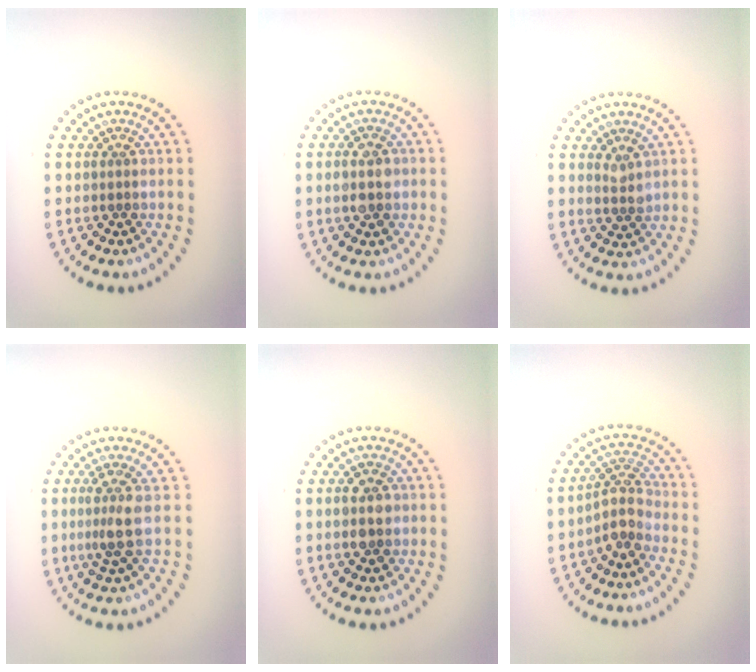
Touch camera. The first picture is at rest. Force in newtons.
{"total": 2.3, "press": 2.3, "slide": 0.2}
{"total": 1.3, "press": 1.2, "slide": 0.6}
{"total": 2.5, "press": 1.9, "slide": 1.6}
{"total": 2.9, "press": 2.9, "slide": 0.0}
{"total": 2.9, "press": 2.4, "slide": 1.7}